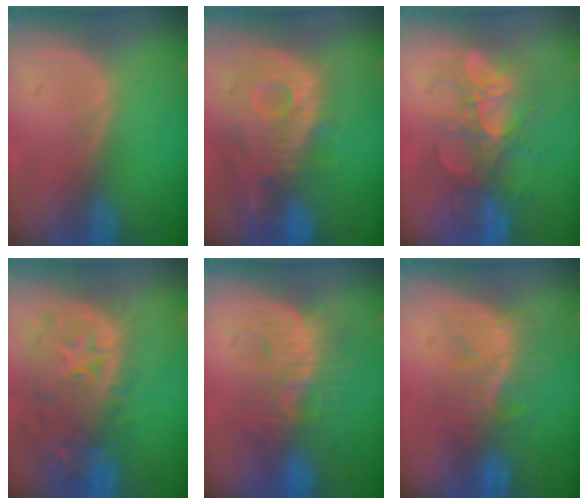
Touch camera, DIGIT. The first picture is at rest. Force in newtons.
{"total": 12.4, "press": 10.9, "slide": 5.9}
{"total": 9.1, "press": 8.8, "slide": 2.1}
{"total": 13.4, "press": 11.1, "slide": 7.5}
{"total": 9.0, "press": 8.8, "slide": 1.7}
{"total": 8.0, "press": 7.9, "slide": 1.3}